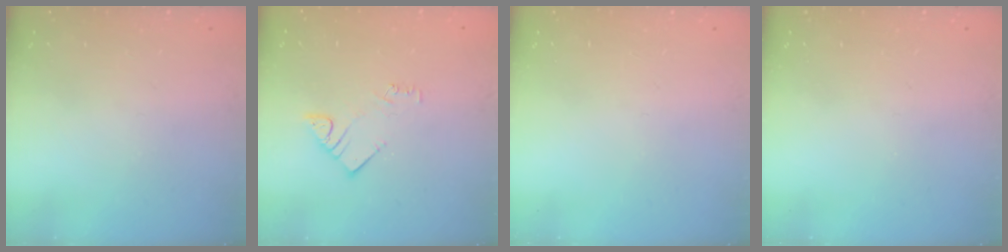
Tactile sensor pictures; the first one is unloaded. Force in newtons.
{"total": 3.1, "press": 3.0, "slide": 0.5}
{"total": 0.0}
{"total": 0.0}